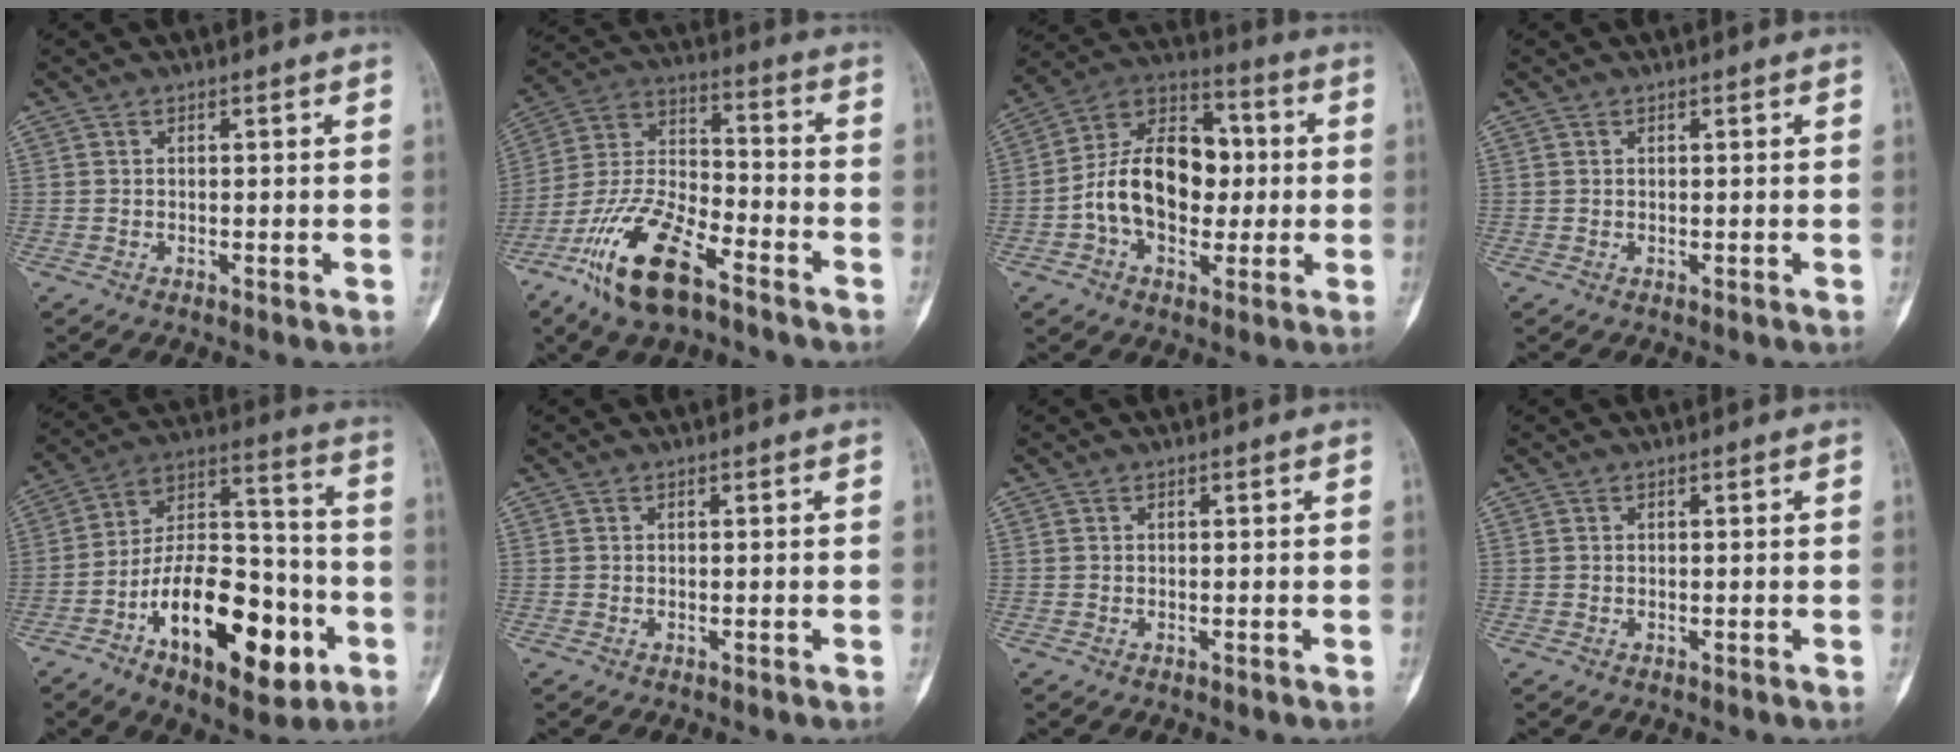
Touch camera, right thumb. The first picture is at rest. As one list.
[{"total": 17.3, "force": [-10.3, 6.9, 12.1], "torque": [-0.230, 0.058, -0.198]}, {"total": 17.3, "force": [-0.7, 11.6, 12.7], "torque": [-0.178, 0.036, -0.018]}, {"total": 0.0}, {"total": 24.3, "force": [-9.5, 11.7, 19.0], "torque": [-0.277, 0.061, -0.146]}, {"total": 0.0}, {"total": 0.0}, {"total": 0.0}]